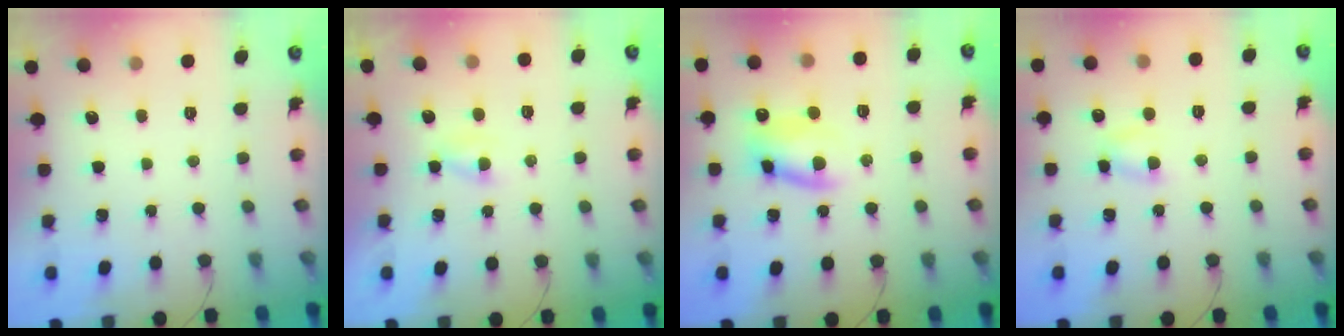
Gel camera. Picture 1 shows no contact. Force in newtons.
{"total": 1.3, "press": 1.1, "slide": 0.8}
{"total": 10.0, "press": 9.8, "slide": 1.7}
{"total": 3.9, "press": 3.7, "slide": 1.1}